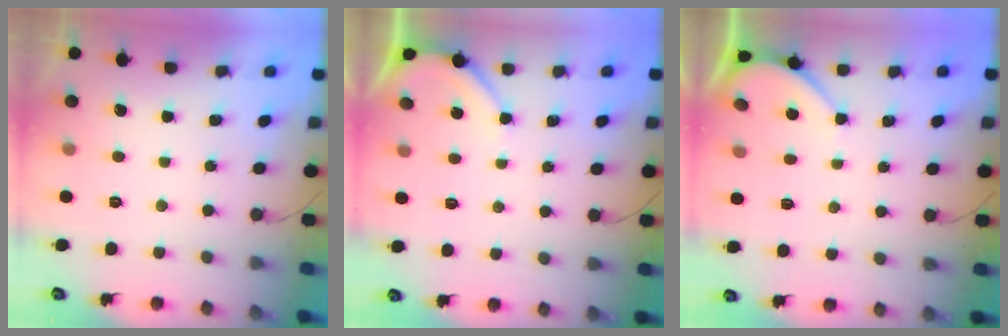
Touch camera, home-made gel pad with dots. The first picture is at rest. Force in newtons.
{"total": 3.1, "press": 3.1, "slide": 0.5}
{"total": 3.9, "press": 3.9, "slide": 0.2}